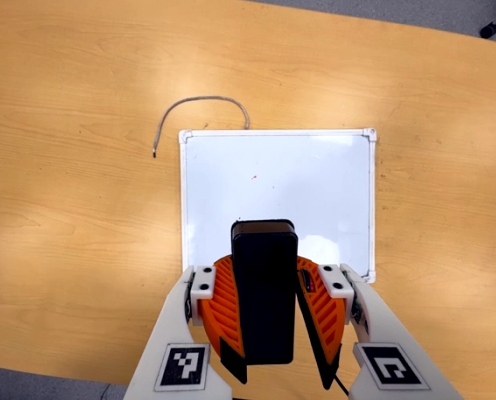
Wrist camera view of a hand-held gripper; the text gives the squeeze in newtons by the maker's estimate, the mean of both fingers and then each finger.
{"total": 9.6, "left": 9.5, "right": 9.7}